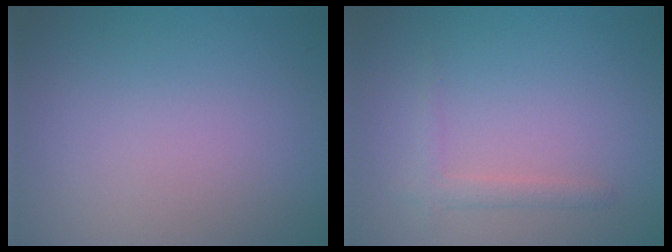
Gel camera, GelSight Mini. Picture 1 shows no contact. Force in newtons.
{"total": 1.4, "press": 1.4, "slide": 0.1}